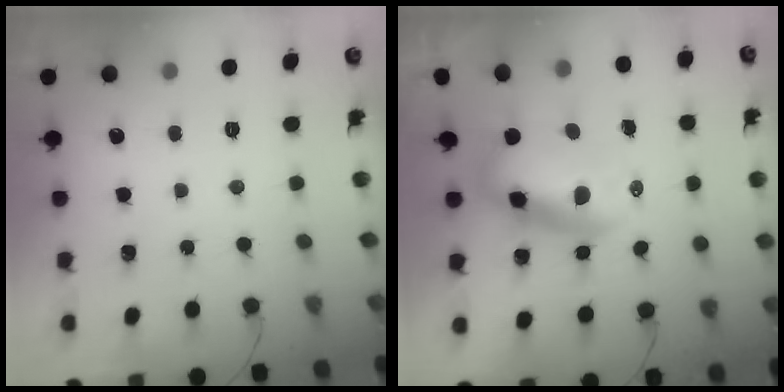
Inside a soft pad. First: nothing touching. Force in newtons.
{"total": 8.4, "press": 8.0, "slide": 2.4}